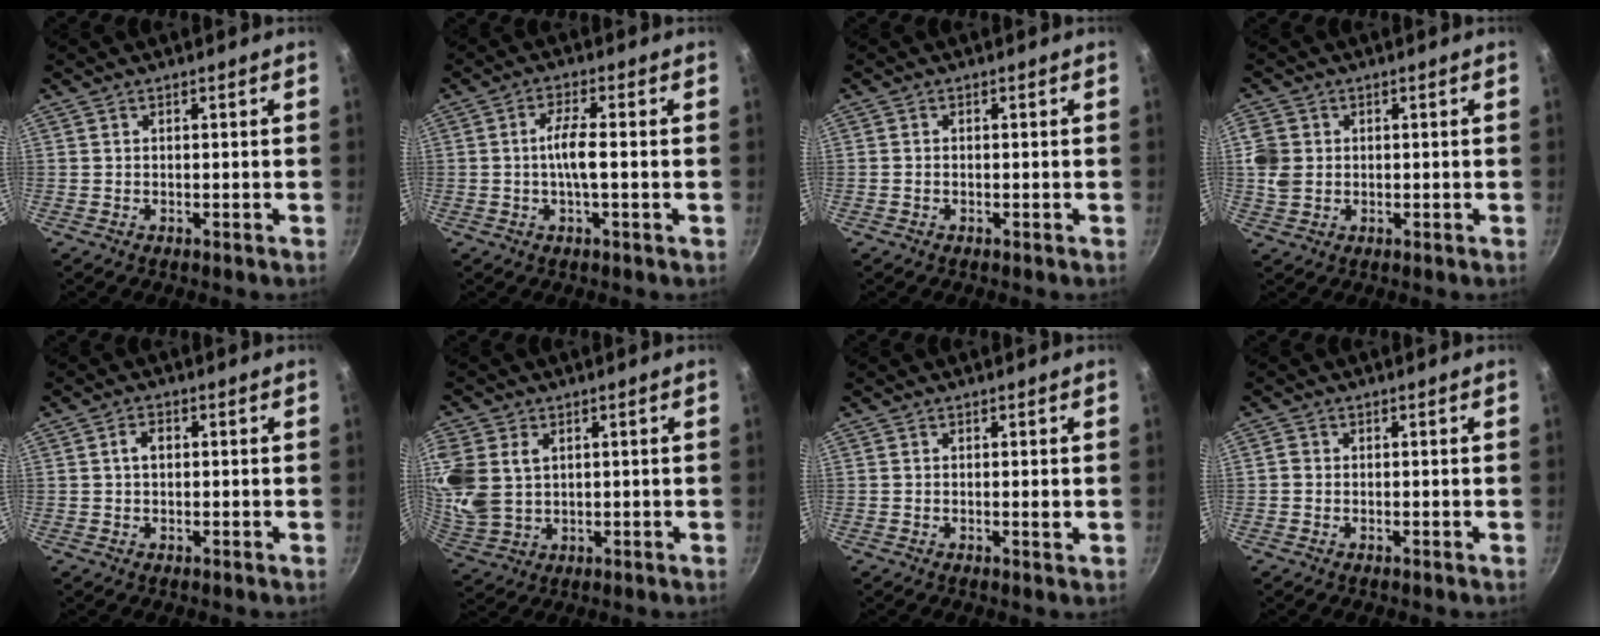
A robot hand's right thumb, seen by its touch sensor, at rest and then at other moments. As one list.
[{"total": 4.9, "force": [-0.5, 0.7, 4.8], "torque": [-0.101, 0.009, -0.015]}, {"total": 0.6, "force": [-0.2, 0.4, 0.4], "torque": [-0.007, 0.003, -0.006]}, {"total": 5.3, "force": [0.6, 4.4, 2.8], "torque": [-0.048, -0.005, 0.010]}, {"total": 2.6, "force": [0.3, 1.8, 1.8], "torque": [-0.023, 0.007, 0.003]}, {"total": 14.2, "force": [3.3, 10.8, 8.6], "torque": [-0.207, 0.004, 0.075]}, {"total": 1.3, "force": [0.0, 0.1, 1.3], "torque": [-0.022, -0.004, -0.001]}, {"total": 1.2, "force": [-0.2, 1.1, 0.4], "torque": [-0.006, 0.003, -0.008]}]